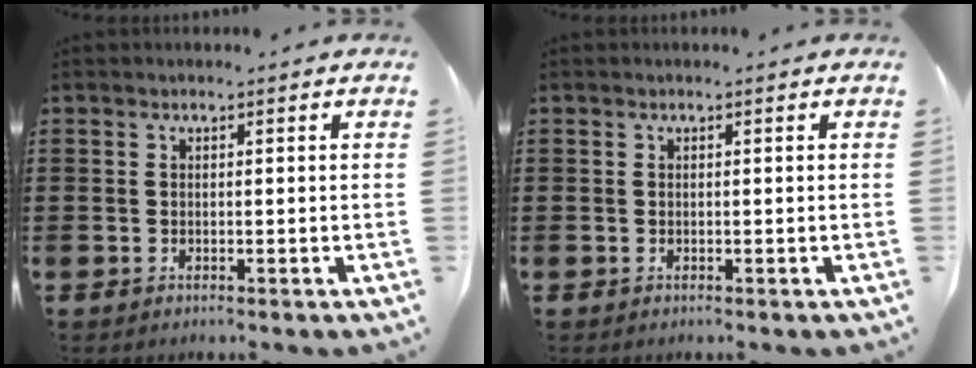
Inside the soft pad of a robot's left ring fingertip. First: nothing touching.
{"total": 0.0}